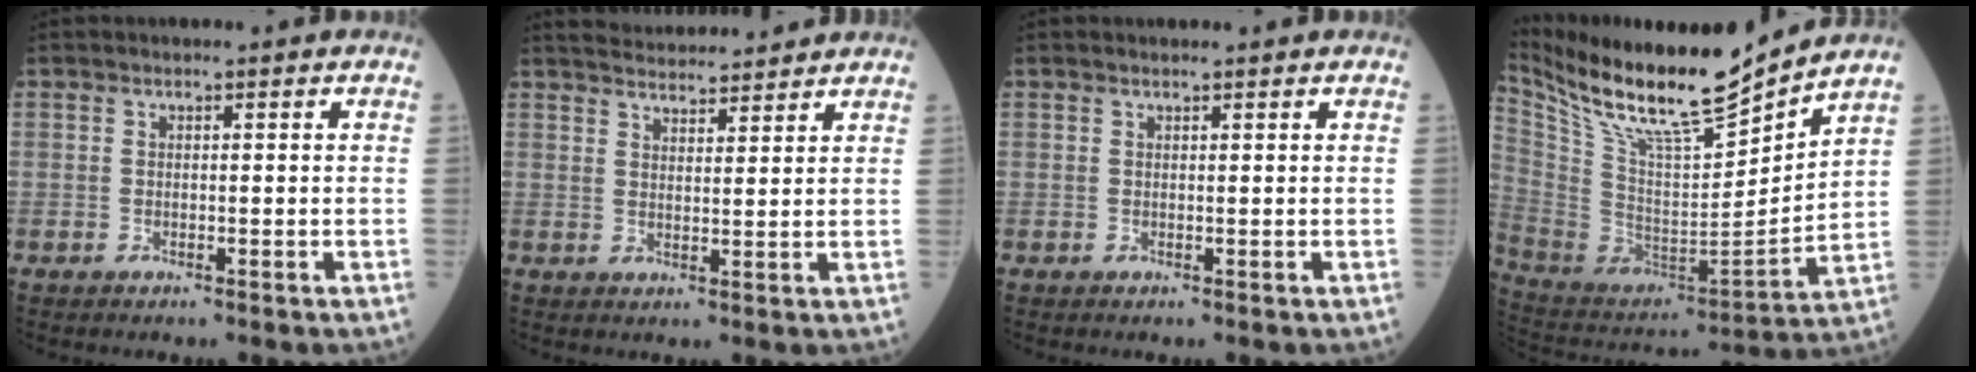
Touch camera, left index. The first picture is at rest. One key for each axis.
{"total": 10.0, "fx": 9.6, "fy": 1.2, "fz": 2.6, "tx": -0.044, "ty": 0.021, "tz": 0.141}
{"total": 1.1, "fx": 1.0, "fy": 0.0, "fz": 0.3, "tx": -0.007, "ty": 0.007, "tz": 0.017}
{"total": 19.9, "fx": 17.1, "fy": 1.5, "fz": 10.2, "tx": -0.196, "ty": -0.018, "tz": 0.312}